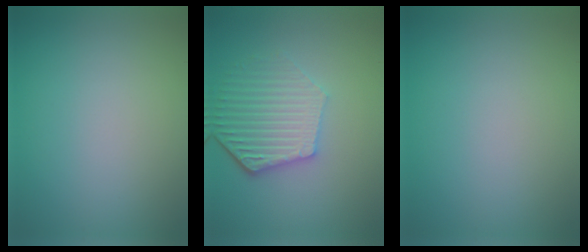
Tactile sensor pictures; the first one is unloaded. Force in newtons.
{"total": 5.4, "press": 4.2, "slide": 3.4}
{"total": 0.0}